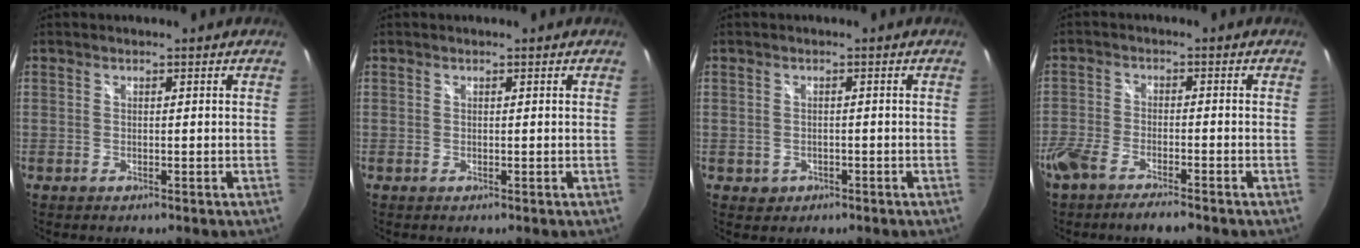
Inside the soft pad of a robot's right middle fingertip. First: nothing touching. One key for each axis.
{"total": 0.0}
{"total": 2.4, "fx": -0.8, "fy": 2.2, "fz": 0.7, "tx": -0.020, "ty": -0.002, "tz": -0.007}
{"total": 7.1, "fx": -5.6, "fy": 1.9, "fz": 4.0, "tx": -0.103, "ty": -0.017, "tz": -0.110}